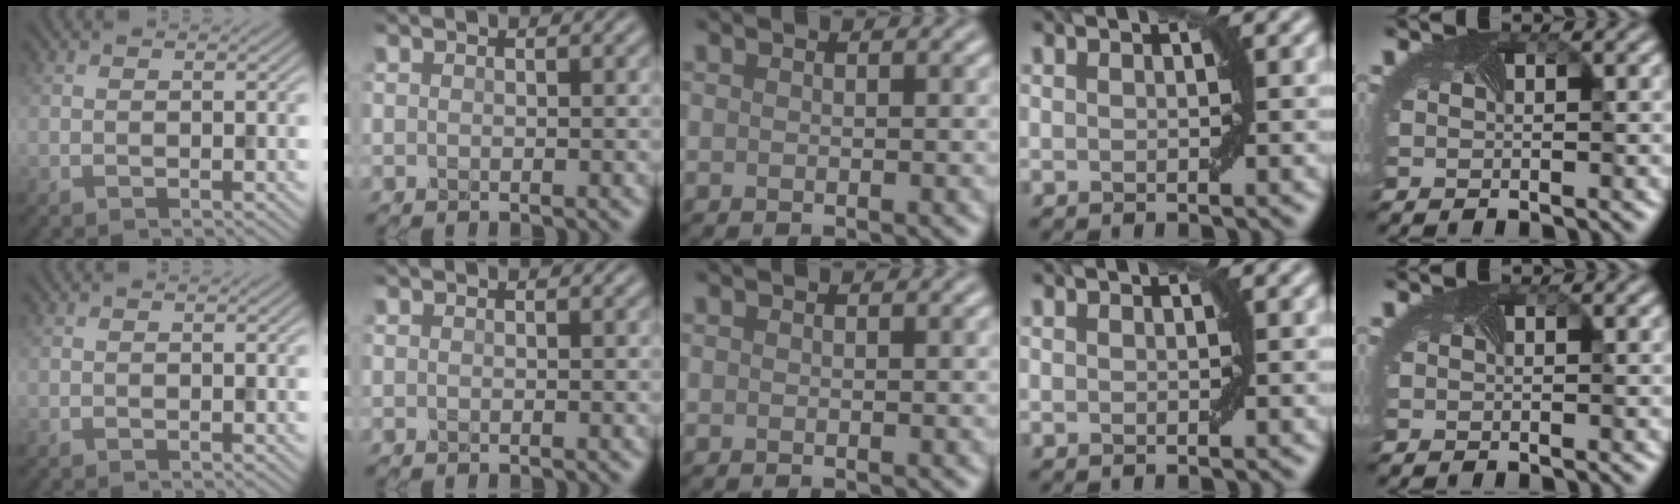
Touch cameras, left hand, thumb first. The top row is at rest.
{}